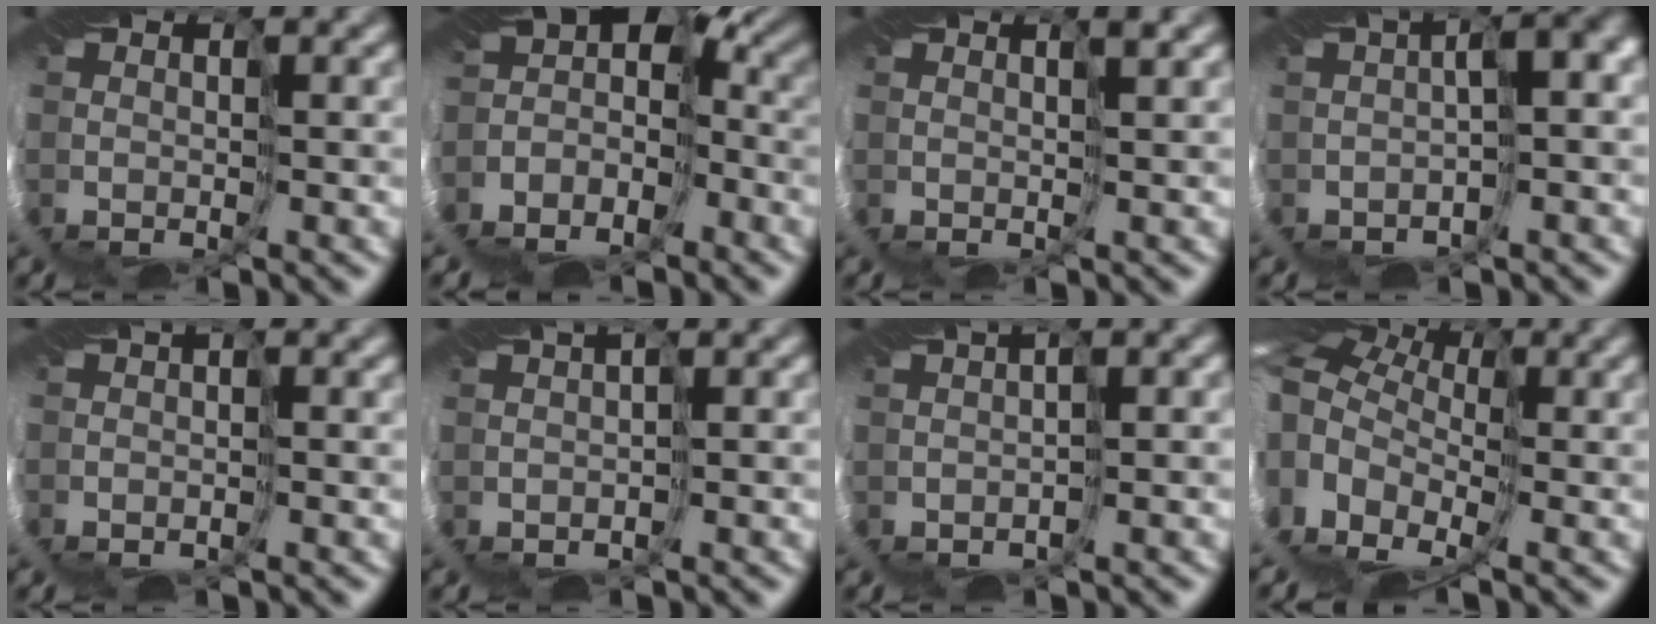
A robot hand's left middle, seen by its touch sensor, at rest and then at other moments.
{"total": 9.6, "force": [-6.0, 5.6, 5.0], "torque": [-0.093, -0.002, -0.072]}
{"total": 1.3, "force": [1.1, -0.5, 0.4], "torque": [-0.006, 0.006, 0.016]}
{"total": 4.5, "force": [-1.3, 1.4, 4.1], "torque": [-0.046, 0.010, -0.013]}
{"total": 1.5, "force": [-0.6, 0.9, 1.0], "torque": [-0.021, 0.003, -0.005]}
{"total": 0.5, "force": [0.0, 0.2, 0.5], "torque": [-0.006, 0.006, 0.001]}
{"total": 1.2, "force": [-0.5, 0.6, 1.0], "torque": [-0.006, 0.014, 0.001]}
{"total": 15.8, "force": [2.6, 10.5, 11.5], "torque": [-0.255, 0.031, 0.008]}